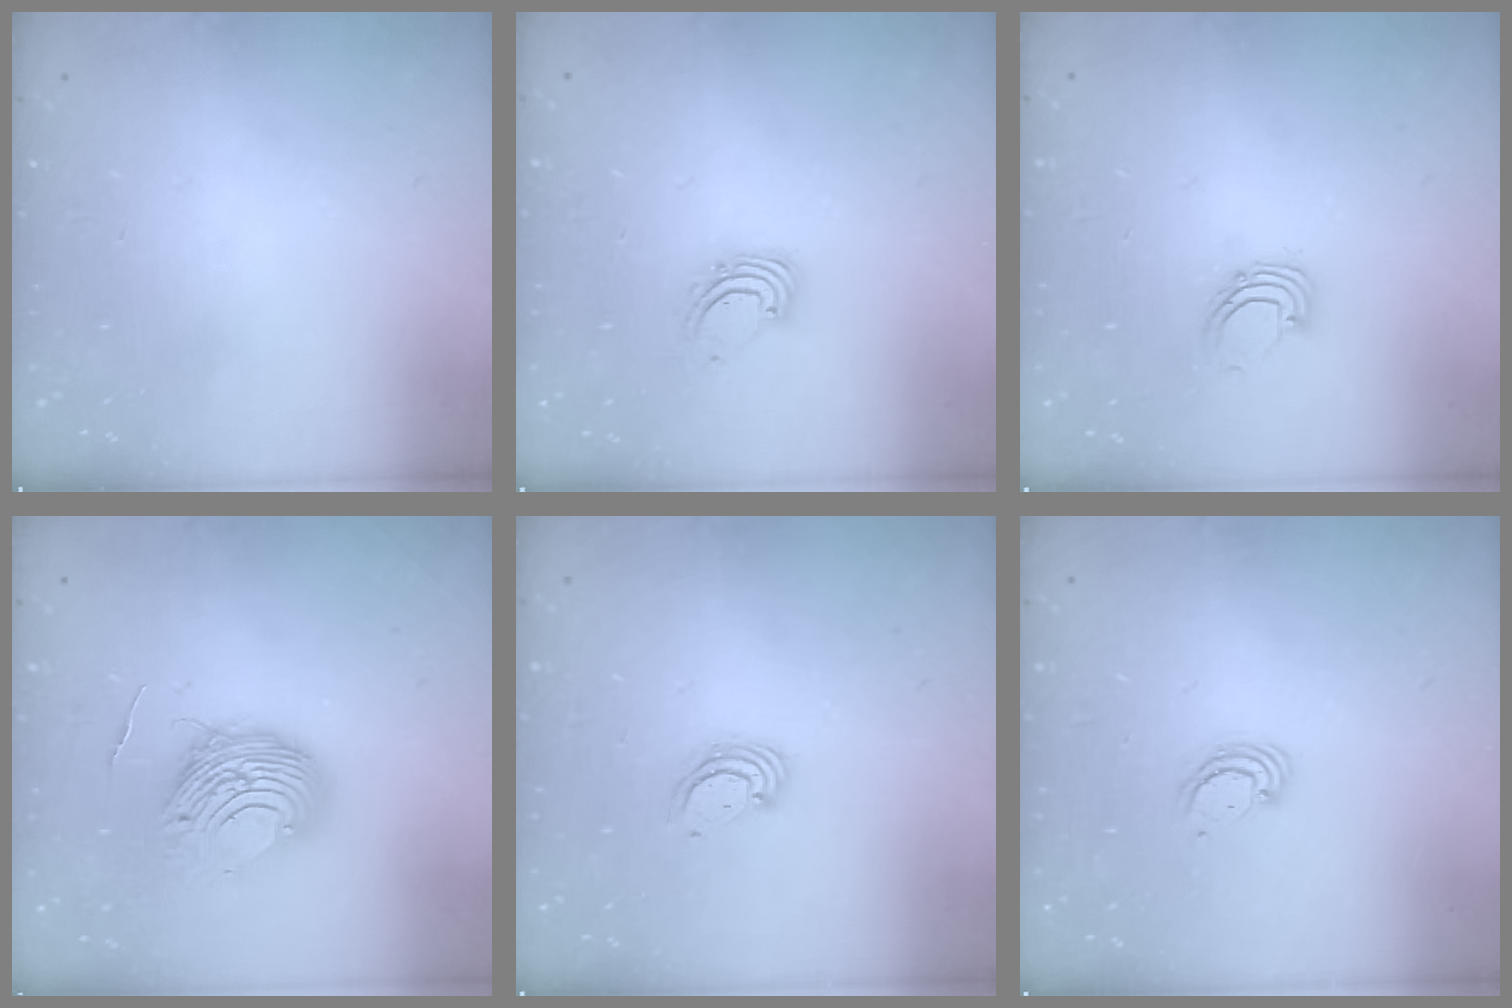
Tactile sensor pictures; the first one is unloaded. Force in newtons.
{"total": 2.6, "press": 2.6, "slide": 0.2}
{"total": 2.6, "press": 2.6, "slide": 0.2}
{"total": 9.7, "press": 9.7, "slide": 0.8}
{"total": 3.1, "press": 3.1, "slide": 0.3}
{"total": 2.7, "press": 2.7, "slide": 0.2}